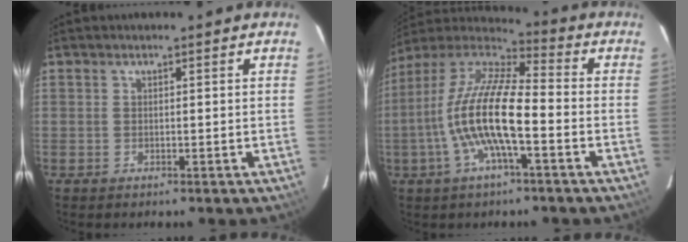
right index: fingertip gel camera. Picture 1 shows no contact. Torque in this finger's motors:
{"motor_torque": [1.83, -0.31, 1.05, 0.21]}